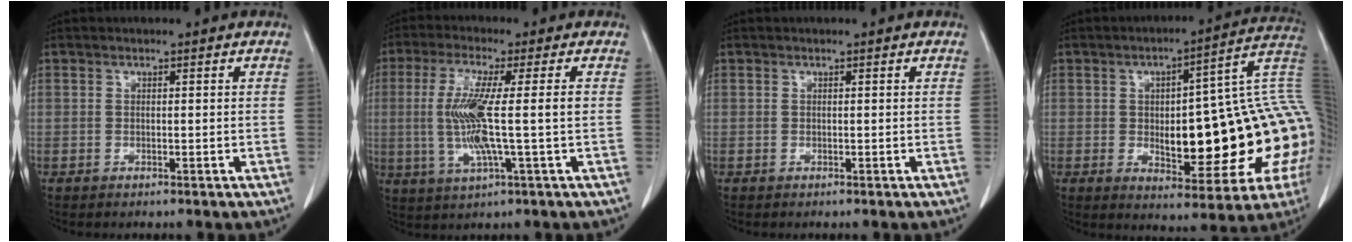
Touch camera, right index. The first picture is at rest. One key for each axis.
{"total": 9.7, "fx": -0.3, "fy": -0.2, "fz": 9.7, "tx": -0.207, "ty": -0.008, "tz": -0.008}
{"total": 0.0}
{"total": 24.6, "fx": -1.3, "fy": 5.7, "fz": 23.9, "tx": -0.257, "ty": 0.030, "tz": -0.008}